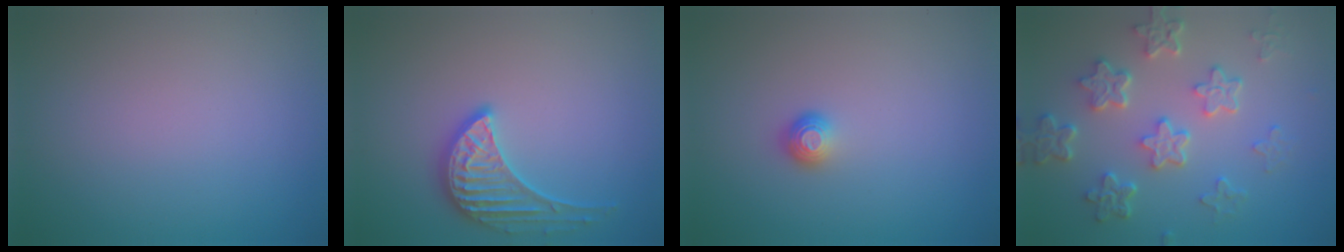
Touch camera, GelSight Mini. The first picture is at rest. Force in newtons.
{"total": 3.3, "press": 3.2, "slide": 0.6}
{"total": 1.2, "press": 1.0, "slide": 0.6}
{"total": 5.7, "press": 4.4, "slide": 3.7}